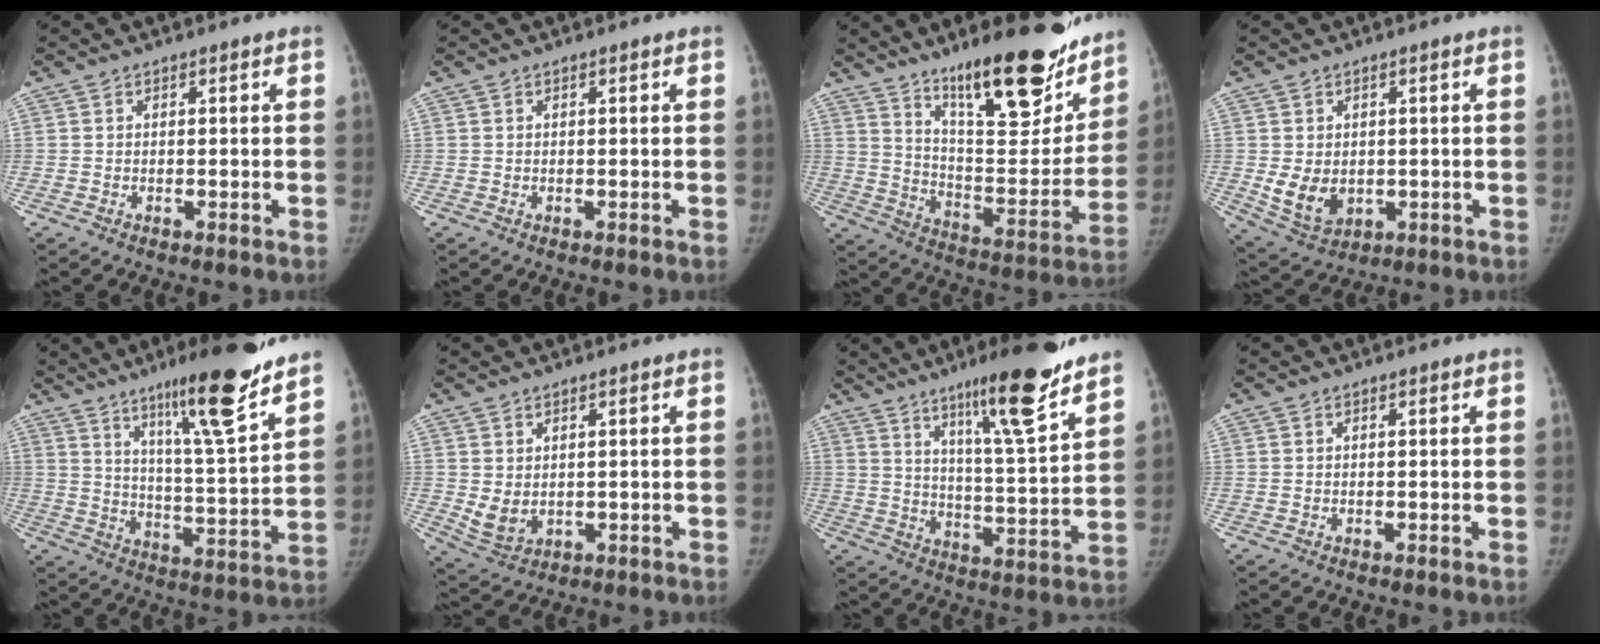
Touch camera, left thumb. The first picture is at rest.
{"total": 0.0}
{"total": 25.6, "force": [17.8, 7.4, 16.8], "torque": [-0.203, -0.103, 0.280]}
{"total": 7.0, "force": [-0.4, 5.3, 4.6], "torque": [-0.067, -0.014, 0.013]}
{"total": 18.4, "force": [12.7, 1.6, 13.2], "torque": [-0.183, -0.077, 0.201]}
{"total": 5.0, "force": [0.7, 3.4, 3.6], "torque": [-0.059, -0.012, 0.029]}
{"total": 17.5, "force": [12.0, 1.7, 12.6], "torque": [-0.175, -0.075, 0.189]}
{"total": 0.0}